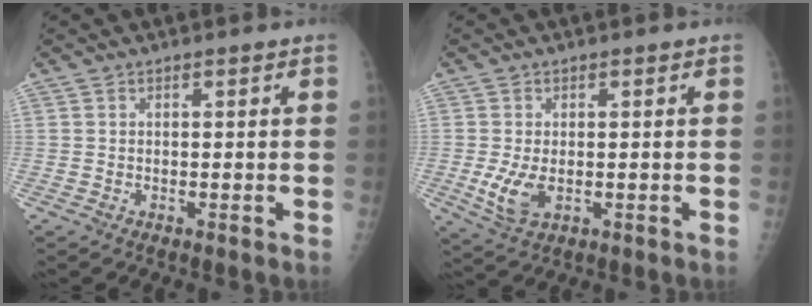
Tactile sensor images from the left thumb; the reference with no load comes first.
{"total": 5.7, "force": [-0.9, 3.2, 4.6], "torque": [-0.101, -0.010, -0.011]}